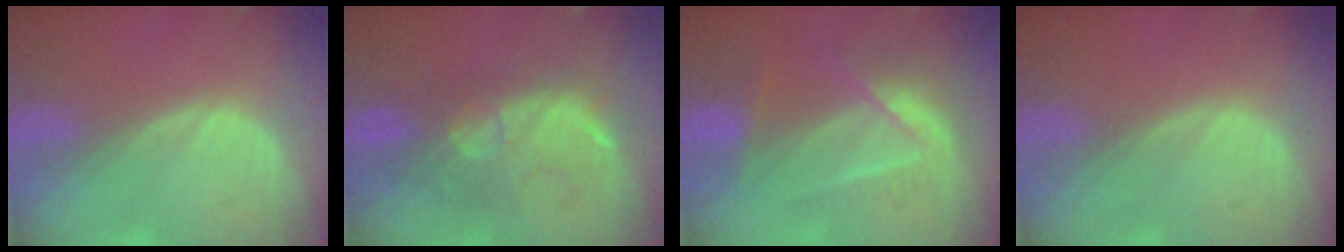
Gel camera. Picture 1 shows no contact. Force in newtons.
{"total": 8.6, "press": 8.5, "slide": 0.7}
{"total": 7.3, "press": 6.4, "slide": 3.4}
{"total": 0.0}